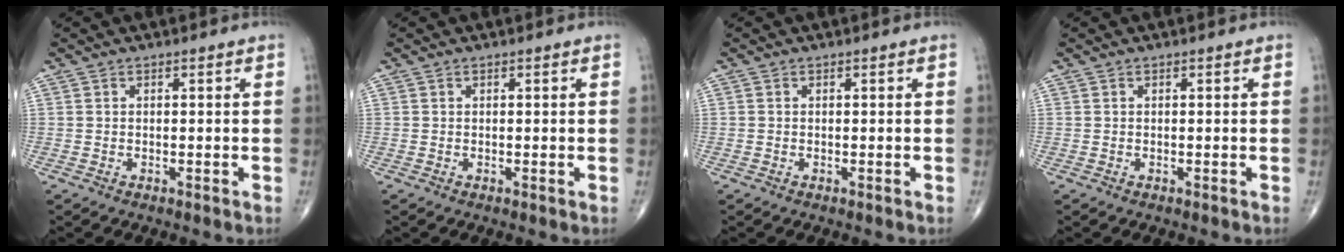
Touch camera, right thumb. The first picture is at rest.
{"total": 0.0}
{"total": 0.0}
{"total": 0.0}